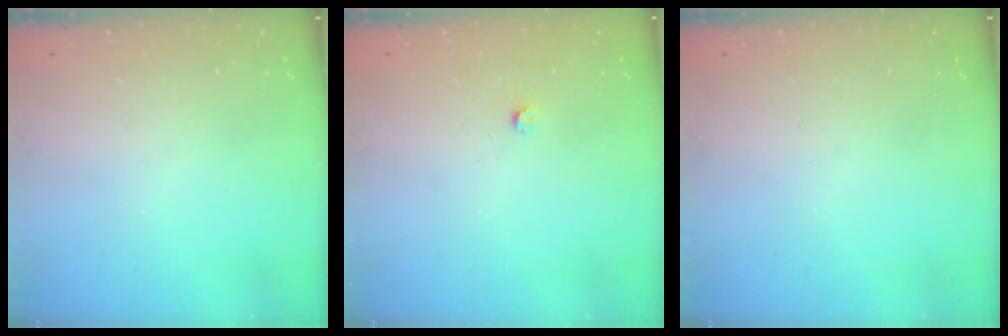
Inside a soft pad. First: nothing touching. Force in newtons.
{"total": 2.5, "press": 2.5, "slide": 0.4}
{"total": 0.0}